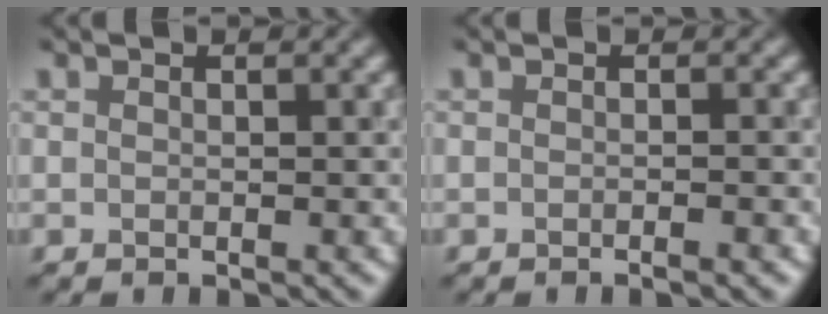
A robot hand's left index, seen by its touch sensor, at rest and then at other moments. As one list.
[{"total": 1.6, "force": [-0.5, 0.6, 1.4], "torque": [0.006, 0.006, -0.018]}]